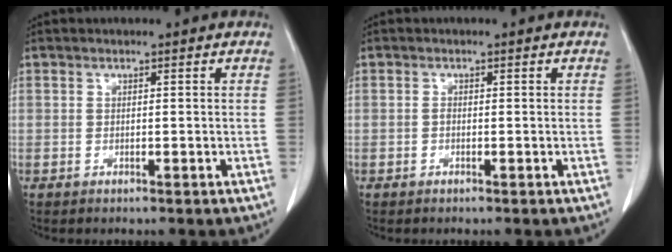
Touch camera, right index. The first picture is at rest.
{"total": 1.1, "force": [-0.3, 0.3, 1.0], "torque": [-0.021, 0.002, -0.007]}